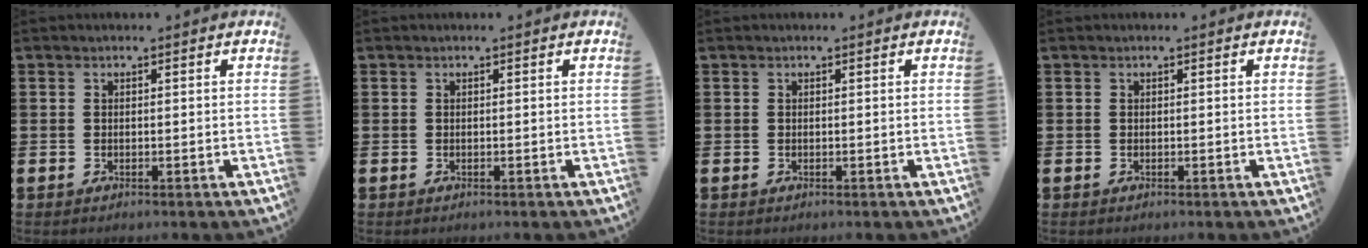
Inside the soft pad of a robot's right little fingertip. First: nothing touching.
{"total": 0.0}
{"total": 0.0}
{"total": 0.0}